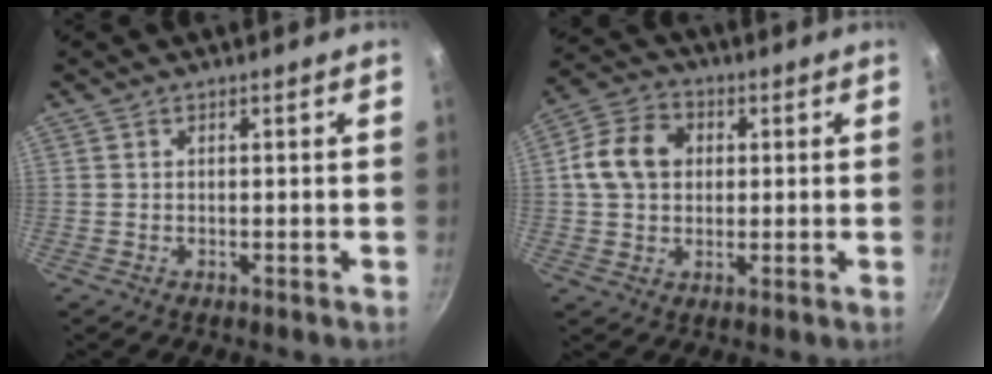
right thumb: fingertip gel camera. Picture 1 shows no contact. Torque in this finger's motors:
{"motor_torque": [-0.21, 0.35, 0.28, -0.15, 0.13]}